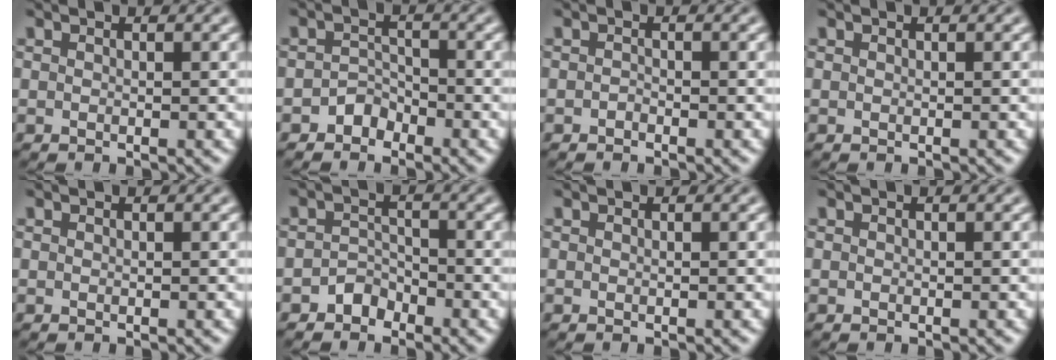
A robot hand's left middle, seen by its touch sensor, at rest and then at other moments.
{"total": 1.7, "force": [-1.3, 1.1, 0.2], "torque": [0.003, 0.010, -0.024]}
{"total": 0.5, "force": [-0.4, 0.3, 0.2], "torque": [-0.003, -0.001, -0.008]}
{"total": 0.0}
{"total": 0.0}
{"total": 1.7, "force": [-1.3, 1.1, 0.3], "torque": [0.002, 0.009, -0.025]}
{"total": 0.0}
{"total": 0.0}